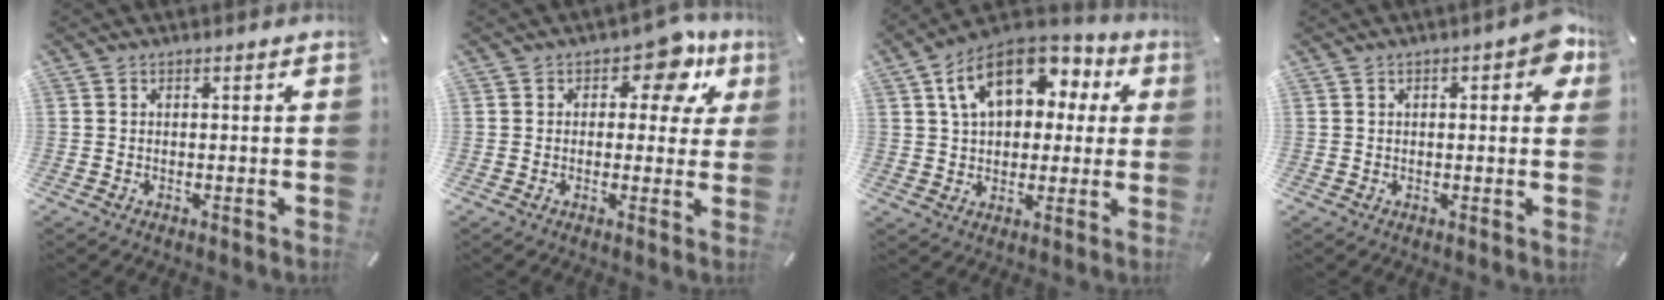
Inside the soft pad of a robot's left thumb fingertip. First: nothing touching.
{"total": 9.7, "force": [4.7, 5.5, 6.4], "torque": [-0.066, -0.026, 0.072]}
{"total": 15.2, "force": [6.1, 10.2, 9.4], "torque": [-0.171, -0.012, 0.113]}
{"total": 5.6, "force": [1.7, 2.3, 4.9], "torque": [-0.061, 0.000, 0.022]}